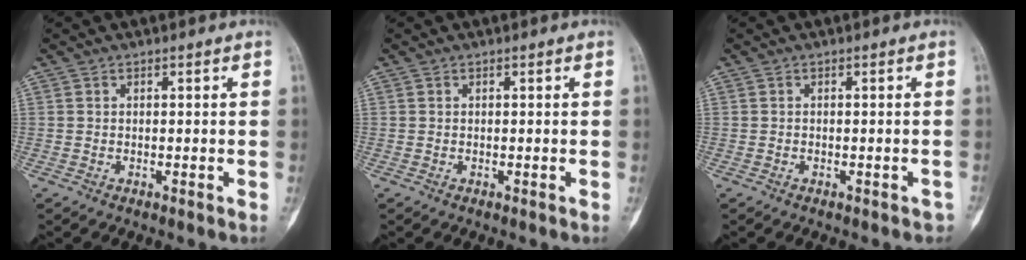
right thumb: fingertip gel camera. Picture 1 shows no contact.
{"total": 0.0}
{"total": 1.6, "force": [-1.3, 0.7, 0.5], "torque": [-0.005, 0.007, -0.015]}